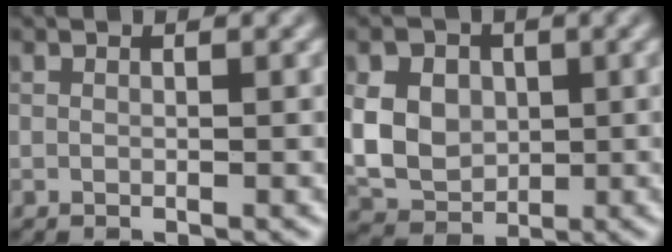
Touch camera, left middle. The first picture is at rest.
{"total": 7.5, "force": [1.4, 5.9, 4.5], "torque": [-0.082, 0.020, 0.014]}